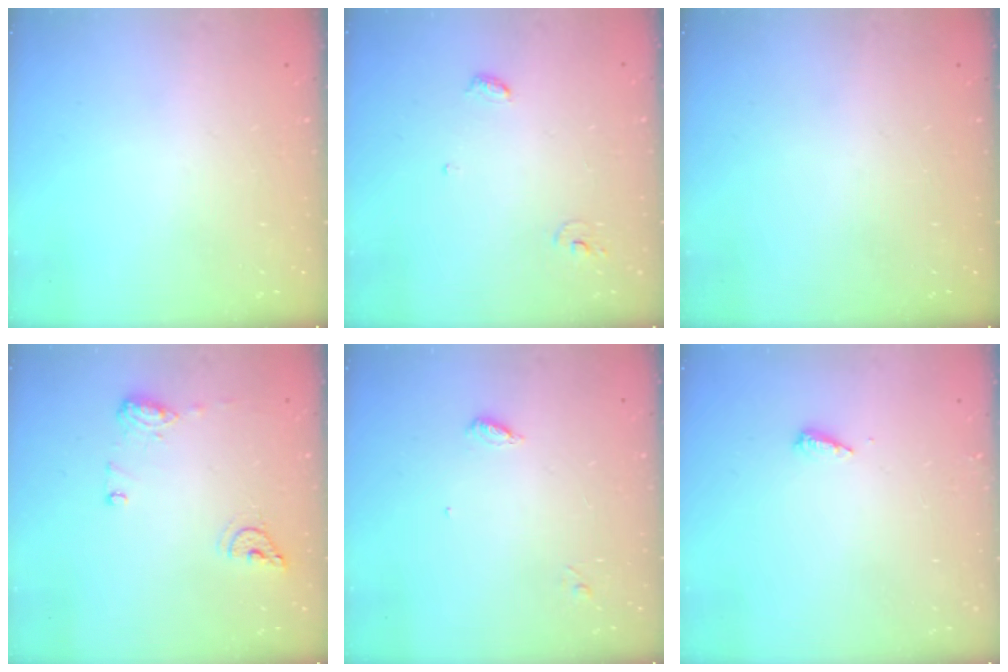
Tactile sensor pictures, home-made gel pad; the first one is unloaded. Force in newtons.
{"total": 4.0, "press": 4.0, "slide": 0.3}
{"total": 0.0}
{"total": 9.1, "press": 9.1, "slide": 1.1}
{"total": 4.0, "press": 4.0, "slide": 0.4}
{"total": 3.6, "press": 3.6, "slide": 0.3}